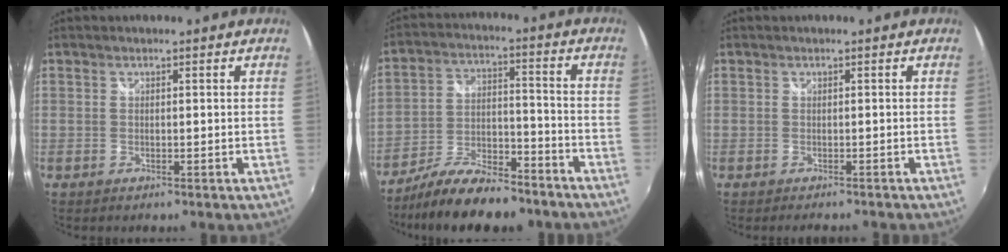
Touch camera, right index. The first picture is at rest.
{"total": 16.2, "force": [-12.9, 5.1, 8.3], "torque": [-0.162, -0.008, -0.208]}
{"total": 2.6, "force": [-2.2, 0.9, 1.0], "torque": [-0.016, -0.011, -0.030]}